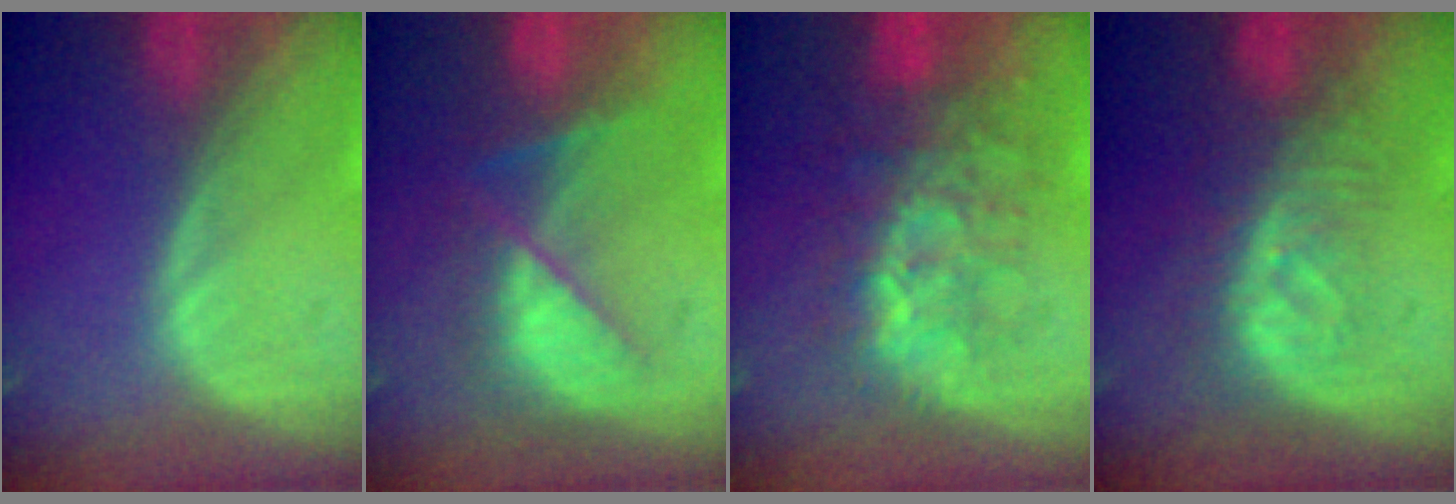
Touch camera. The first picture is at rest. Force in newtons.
{"total": 7.2, "press": 7.0, "slide": 1.7}
{"total": 8.9, "press": 8.5, "slide": 2.8}
{"total": 8.2, "press": 7.3, "slide": 3.8}